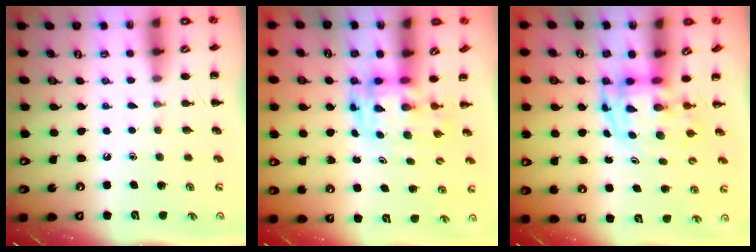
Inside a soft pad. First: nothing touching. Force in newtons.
{"total": 3.0, "press": 3.0, "slide": 0.6}
{"total": 3.8, "press": 3.7, "slide": 0.6}